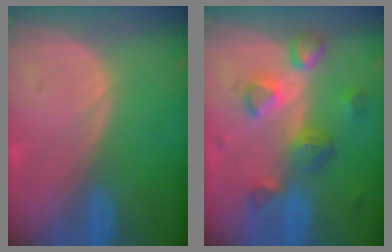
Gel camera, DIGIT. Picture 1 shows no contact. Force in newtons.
{"total": 8.0, "press": 7.0, "slide": 3.8}